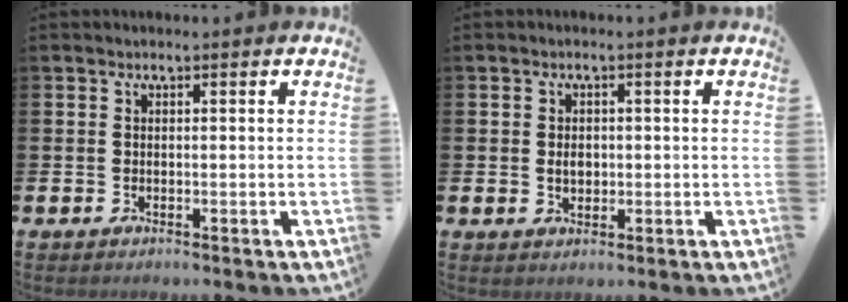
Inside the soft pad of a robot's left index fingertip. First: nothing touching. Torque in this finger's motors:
{"motor_torque": [0.15, -0.04, 0.04, 0.03]}